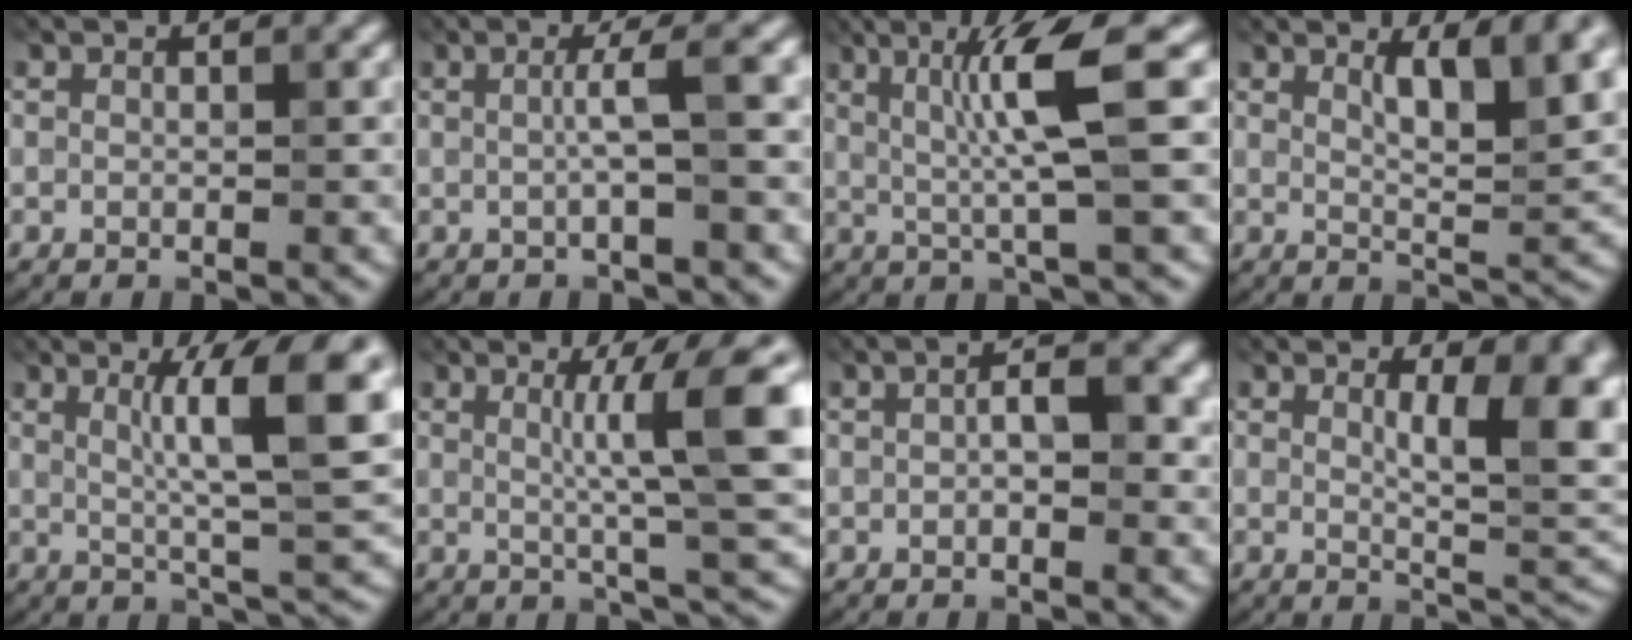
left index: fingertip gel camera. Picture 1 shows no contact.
{"total": 2.5, "force": [0.0, -0.1, 2.5], "torque": [-0.050, 0.011, -0.002]}
{"total": 5.6, "force": [1.1, 0.0, 5.5], "torque": [-0.108, 0.008, 0.025]}
{"total": 5.2, "force": [2.5, 1.1, 4.3], "torque": [-0.073, -0.003, 0.044]}
{"total": 8.4, "force": [2.1, 0.9, 8.1], "torque": [-0.122, 0.003, 0.037]}
{"total": 7.1, "force": [1.3, 0.7, 7.0], "torque": [-0.102, 0.007, 0.024]}
{"total": 3.4, "force": [0.2, 1.5, 3.0], "torque": [-0.050, 0.006, 0.001]}
{"total": 7.1, "force": [1.6, 1.9, 6.7], "torque": [-0.096, -0.003, 0.033]}